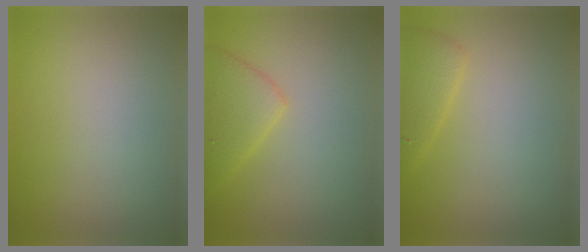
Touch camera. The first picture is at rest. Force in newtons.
{"total": 3.3, "press": 3.3, "slide": 0.2}
{"total": 2.2, "press": 2.2, "slide": 0.2}